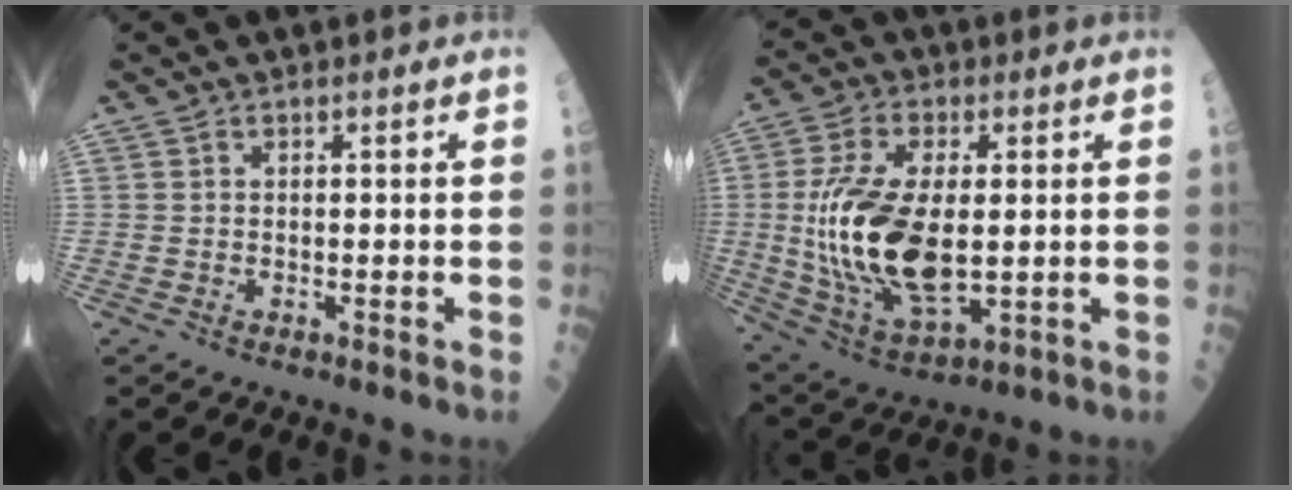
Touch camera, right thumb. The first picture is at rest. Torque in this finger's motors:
{"motor_torque": [2.40, 2.58, 1.28, -0.76, 0.60]}